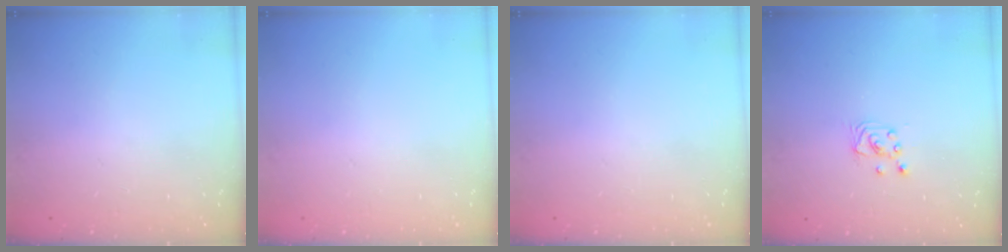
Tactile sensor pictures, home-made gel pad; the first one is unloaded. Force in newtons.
{"total": 0.0}
{"total": 0.0}
{"total": 2.5, "press": 2.5, "slide": 0.2}